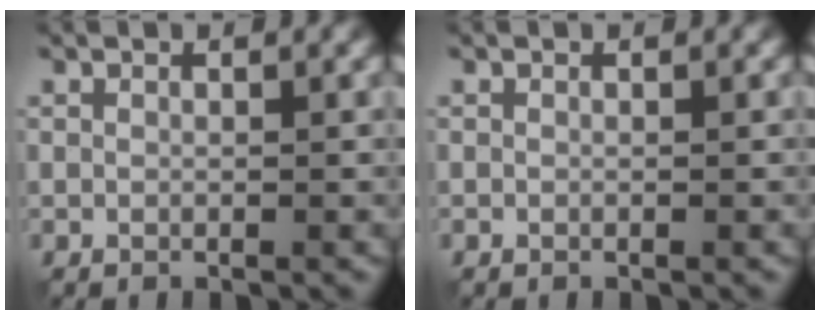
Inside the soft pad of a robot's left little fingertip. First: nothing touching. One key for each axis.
{"total": 0.0}